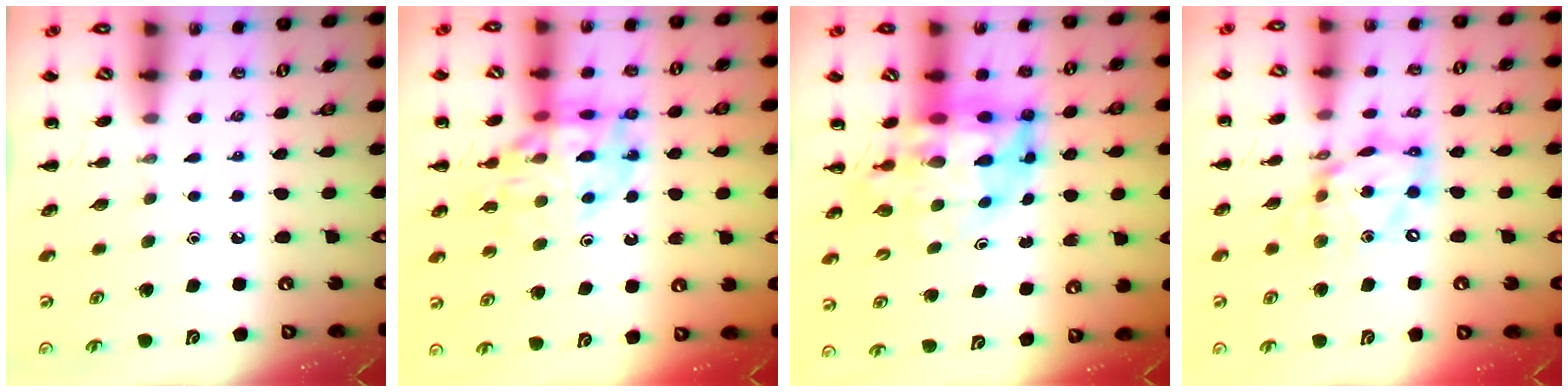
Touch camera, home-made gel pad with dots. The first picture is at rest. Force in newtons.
{"total": 16.4, "press": 16.1, "slide": 2.9}
{"total": 9.2, "press": 8.7, "slide": 2.7}
{"total": 13.4, "press": 13.0, "slide": 3.6}